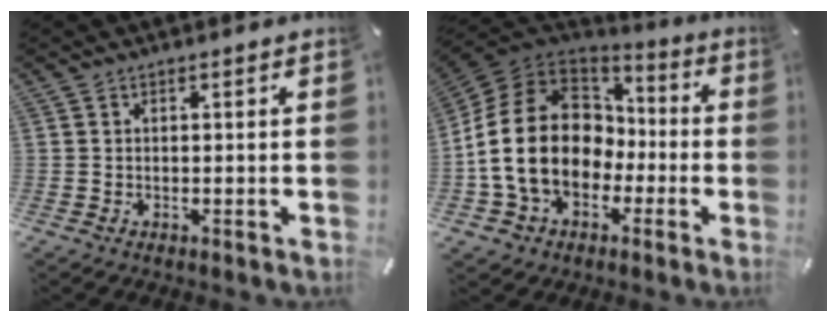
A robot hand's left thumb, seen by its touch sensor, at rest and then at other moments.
{"total": 19.2, "force": [-2.5, 15.4, 11.1], "torque": [-0.240, 0.020, -0.041]}